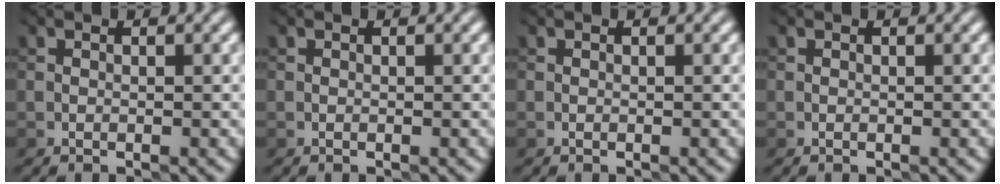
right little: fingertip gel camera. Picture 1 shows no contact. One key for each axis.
{"total": 0.0}
{"total": 0.0}
{"total": 0.0}